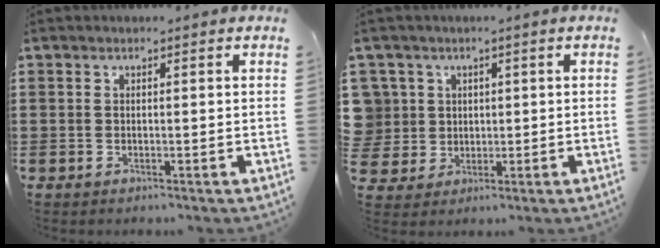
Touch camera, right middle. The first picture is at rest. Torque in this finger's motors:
{"motor_torque": [0.14, -0.07, -0.02, -0.02]}